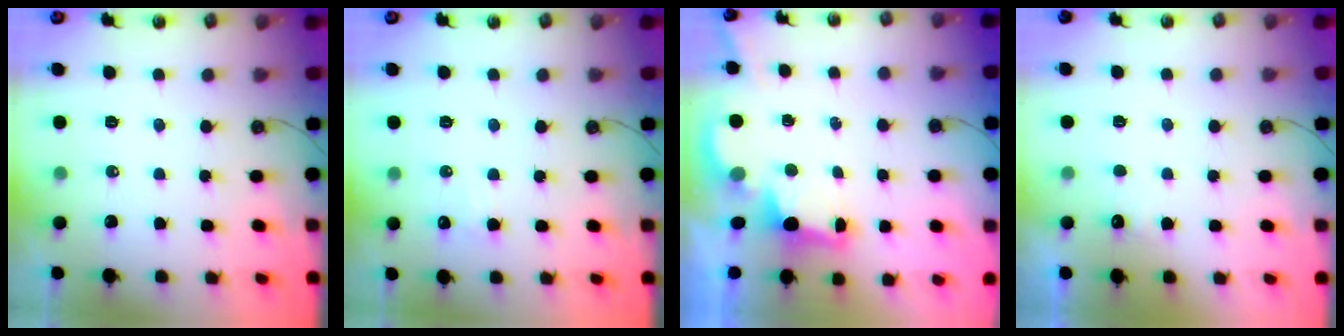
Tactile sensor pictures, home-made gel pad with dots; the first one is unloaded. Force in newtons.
{"total": 6.5, "press": 6.4, "slide": 1.0}
{"total": 2.5, "press": 2.4, "slide": 0.7}
{"total": 4.5, "press": 4.4, "slide": 0.9}